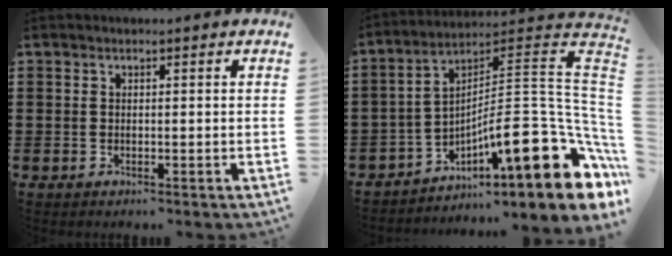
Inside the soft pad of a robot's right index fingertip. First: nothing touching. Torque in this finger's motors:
{"motor_torque": [0.03, 1.68, 0.40, 0.06]}